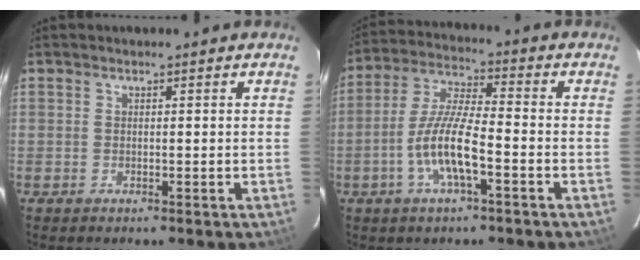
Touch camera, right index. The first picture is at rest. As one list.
[{"total": 10.4, "force": [-4.0, 2.1, 9.4], "torque": [-0.196, 0.000, -0.078]}]